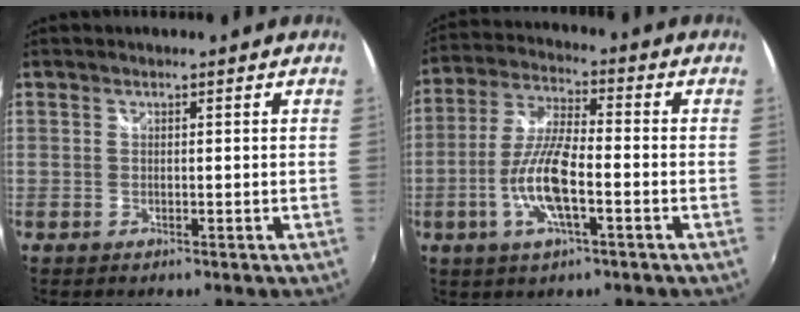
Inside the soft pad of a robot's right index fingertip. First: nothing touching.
{"total": 11.0, "force": [-3.6, 2.7, 10.0], "torque": [-0.210, -0.003, -0.070]}